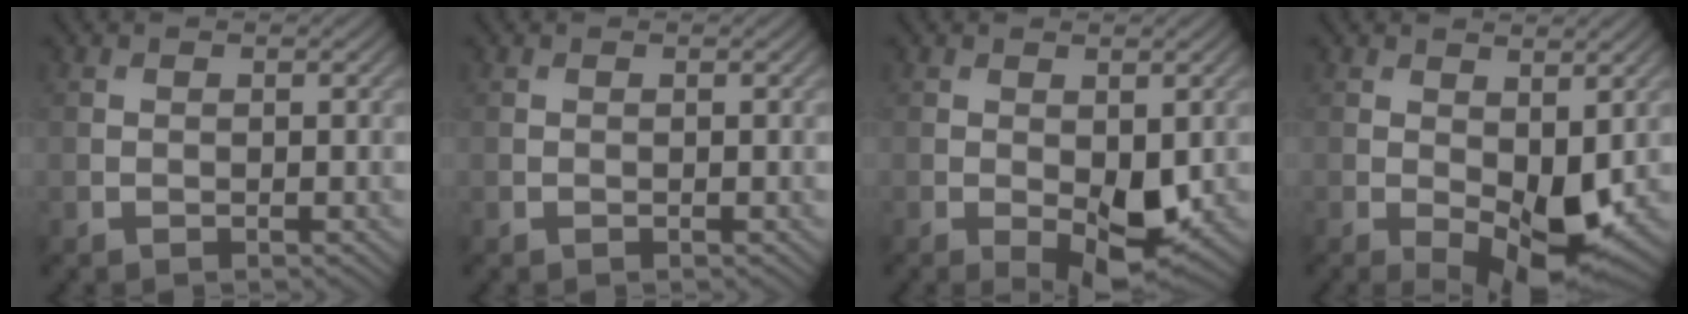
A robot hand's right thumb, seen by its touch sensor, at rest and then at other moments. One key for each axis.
{"total": 0.0}
{"total": 5.4, "fx": -1.0, "fy": 2.3, "fz": 4.8, "tx": -0.078, "ty": -0.015, "tz": -0.010}
{"total": 7.9, "fx": -1.0, "fy": 3.8, "fz": 6.8, "tx": -0.115, "ty": -0.017, "tz": -0.005}